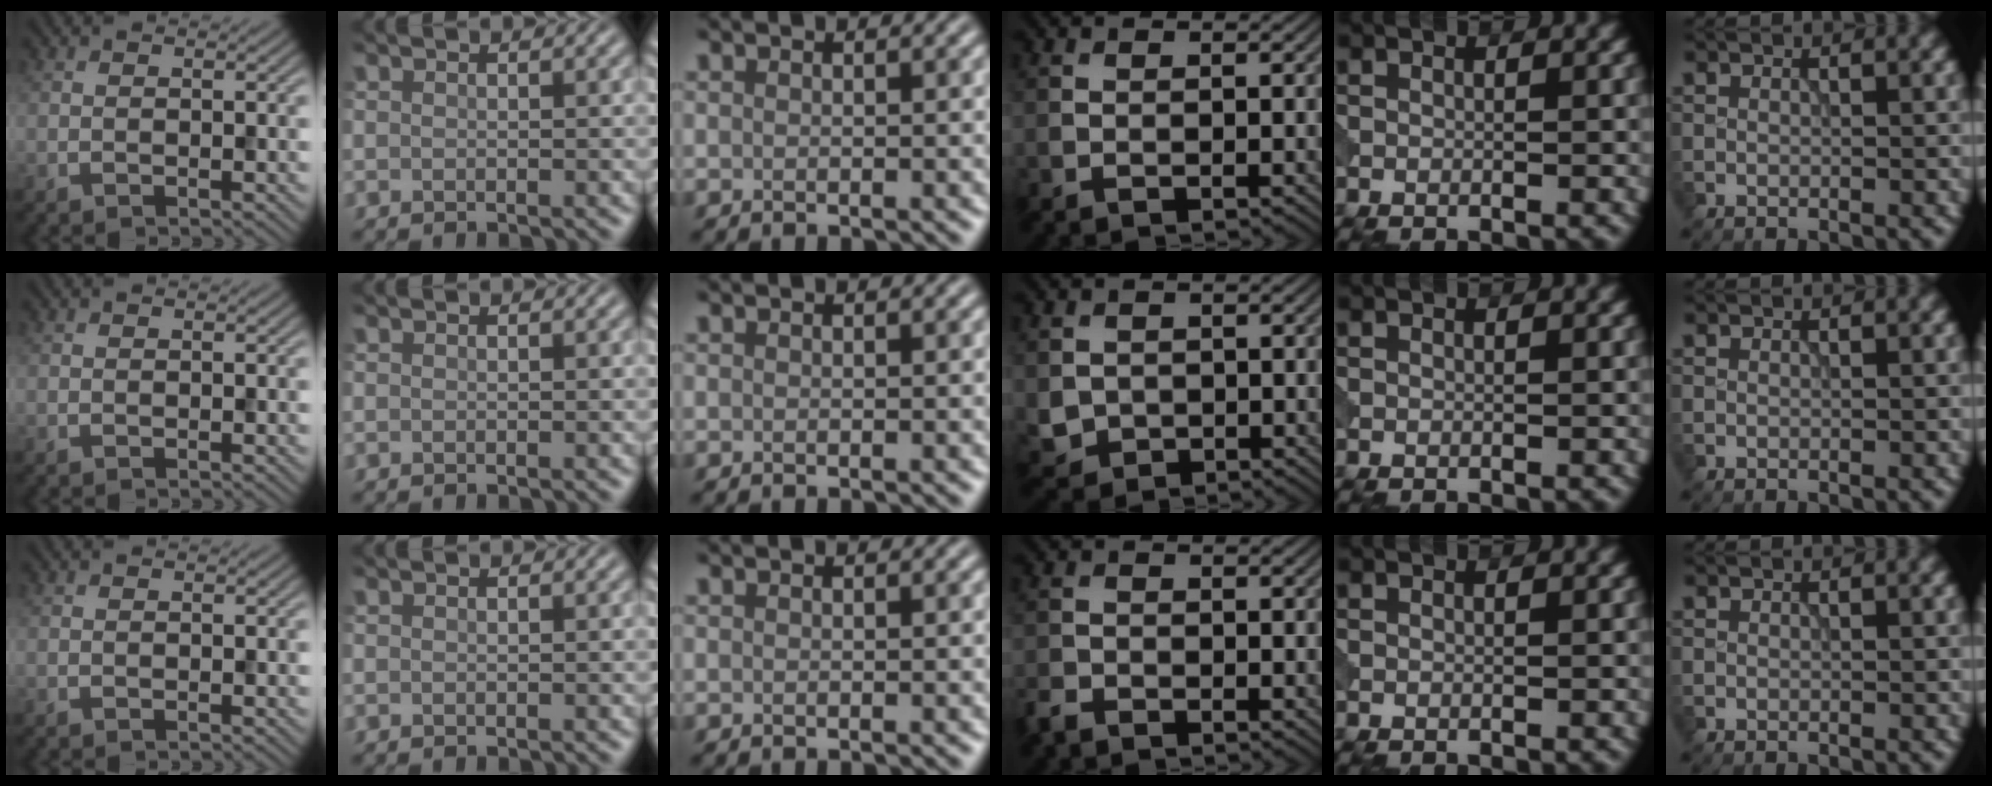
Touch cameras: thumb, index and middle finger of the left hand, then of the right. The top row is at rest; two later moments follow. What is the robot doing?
{"motion": "open", "object": "sandwich press"}